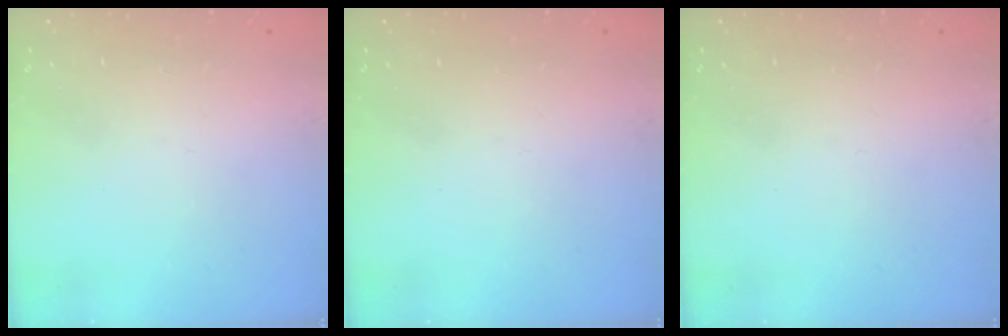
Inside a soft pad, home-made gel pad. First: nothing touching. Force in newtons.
{"total": 0.0}
{"total": 0.0}